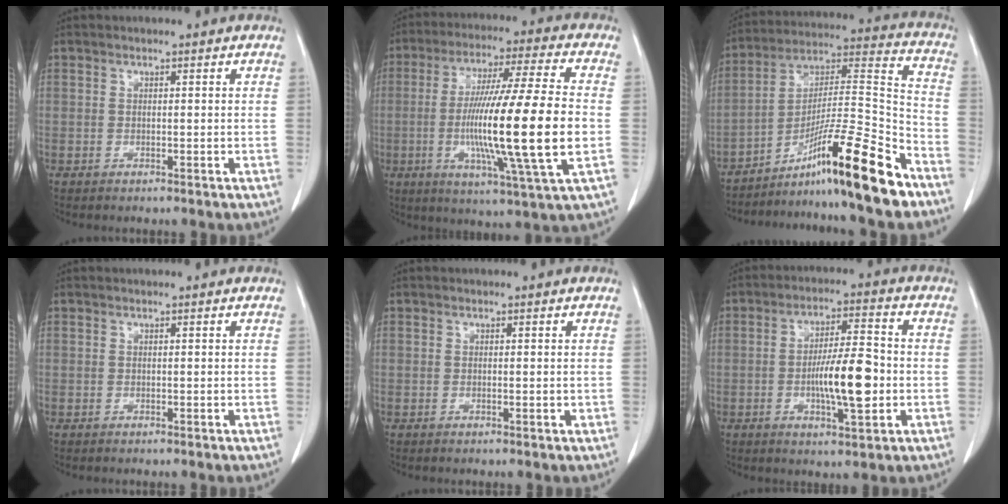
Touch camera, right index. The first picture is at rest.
{"total": 20.1, "force": [-2.7, -0.3, 19.9], "torque": [-0.354, -0.014, -0.054]}
{"total": 18.9, "force": [-12.7, -0.5, 13.9], "torque": [-0.239, 0.003, -0.211]}
{"total": 0.0}
{"total": 0.6, "force": [-0.1, 0.2, 0.6], "torque": [-0.010, -0.001, 0.000]}
{"total": 10.0, "force": [-1.9, 1.9, 9.7], "torque": [-0.169, 0.002, -0.030]}